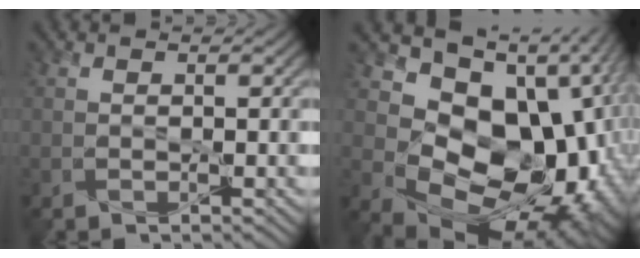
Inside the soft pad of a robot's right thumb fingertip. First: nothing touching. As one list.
[{"total": 18.0, "force": [0.3, 12.9, 12.6], "torque": [-0.172, -0.048, 0.052]}]